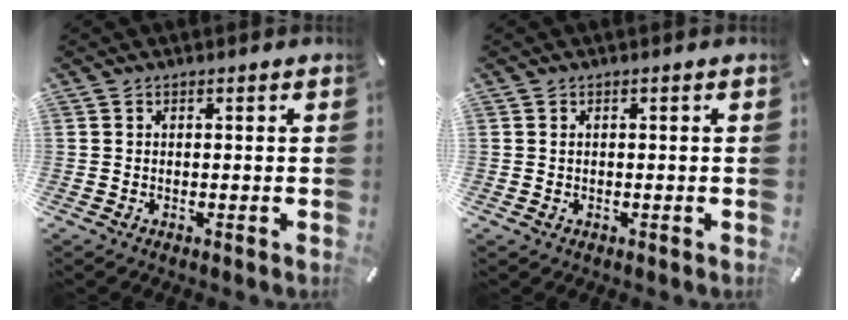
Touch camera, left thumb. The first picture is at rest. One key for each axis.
{"total": 0.7, "fx": 0.0, "fy": 0.6, "fz": 0.4, "tx": -0.009, "ty": 0.003, "tz": -0.001}